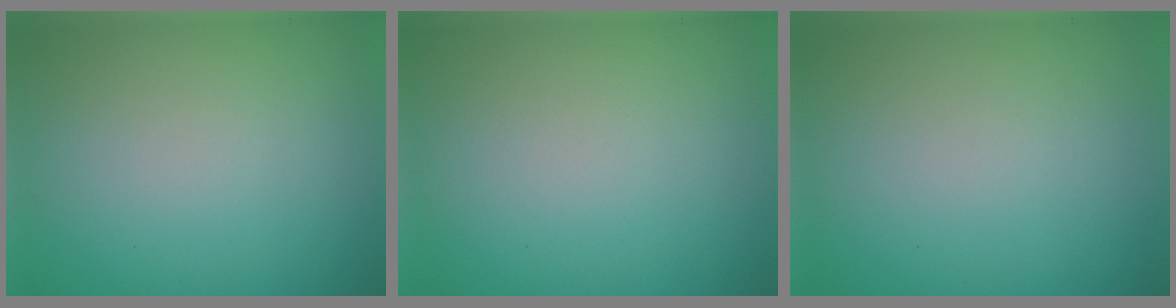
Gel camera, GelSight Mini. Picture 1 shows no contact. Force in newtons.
{"total": 0.0}
{"total": 0.0}